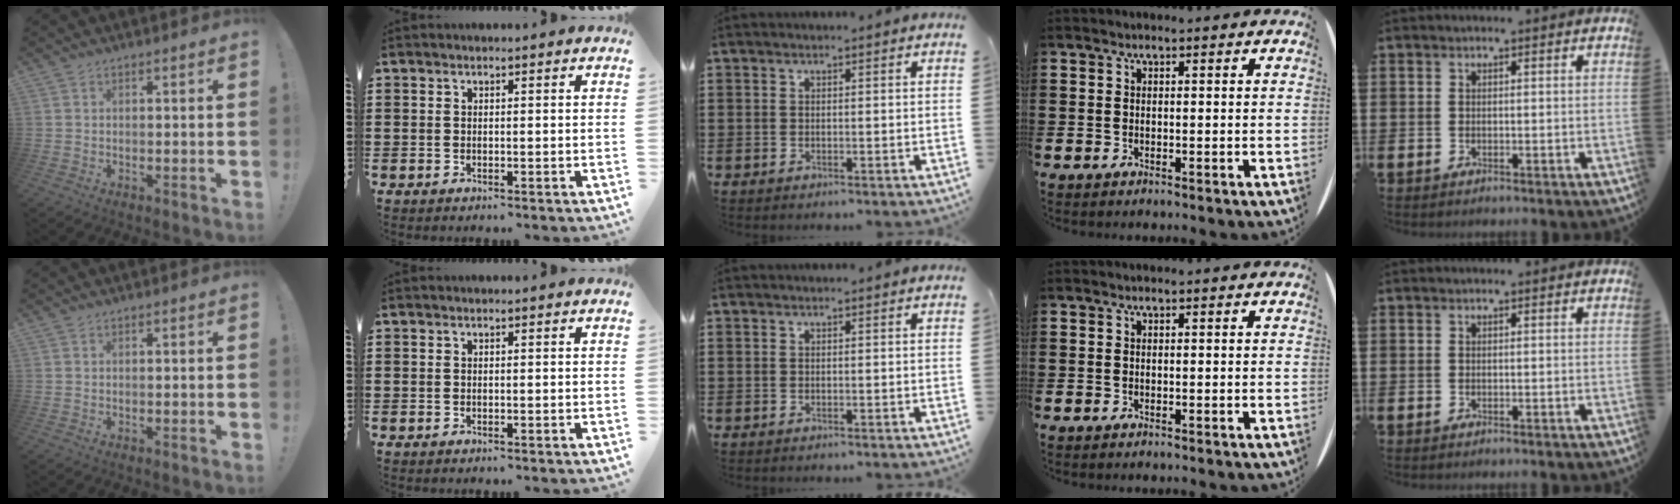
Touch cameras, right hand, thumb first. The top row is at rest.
{}